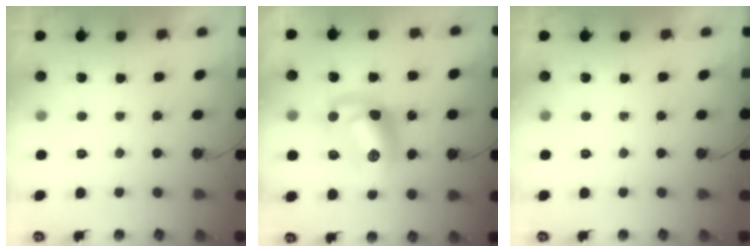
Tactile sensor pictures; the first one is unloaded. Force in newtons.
{"total": 12.9, "press": 12.9, "slide": 1.0}
{"total": 0.0}